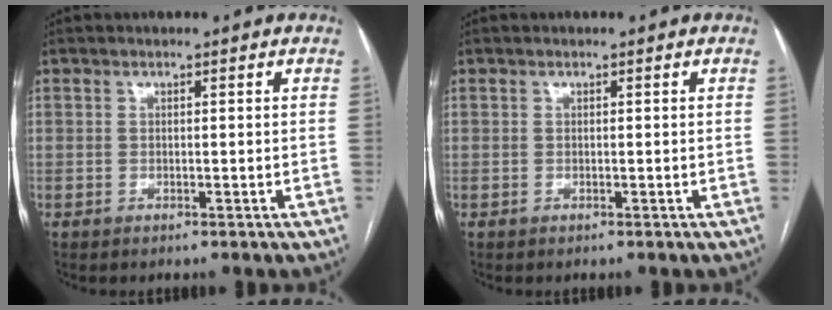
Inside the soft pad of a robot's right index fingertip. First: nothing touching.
{"total": 0.0}